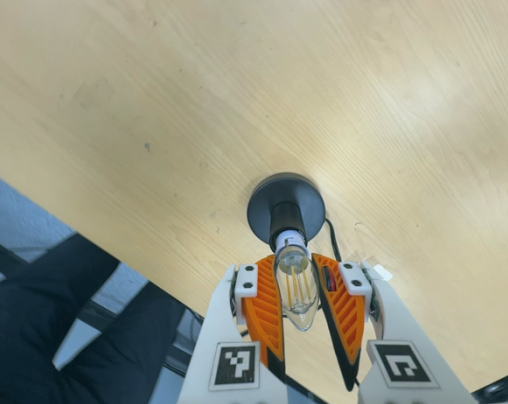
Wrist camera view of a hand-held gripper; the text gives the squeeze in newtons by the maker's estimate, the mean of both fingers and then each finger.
{"total": 14.2, "left": 13.8, "right": 14.7}